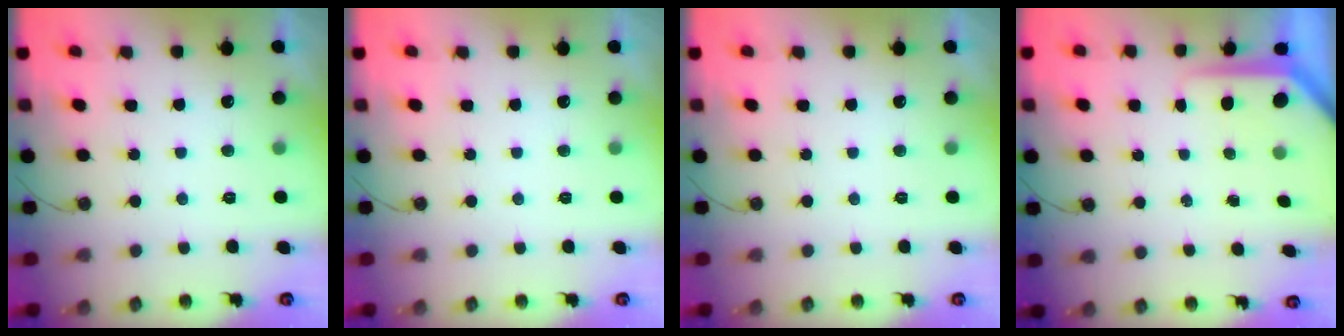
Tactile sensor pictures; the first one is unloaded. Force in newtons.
{"total": 0.0}
{"total": 0.0}
{"total": 5.7, "press": 5.6, "slide": 0.4}